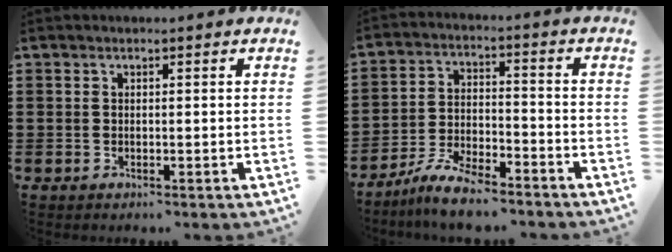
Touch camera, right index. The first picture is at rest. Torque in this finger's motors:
{"motor_torque": [1.10, 1.04, 0.46, 0.12]}